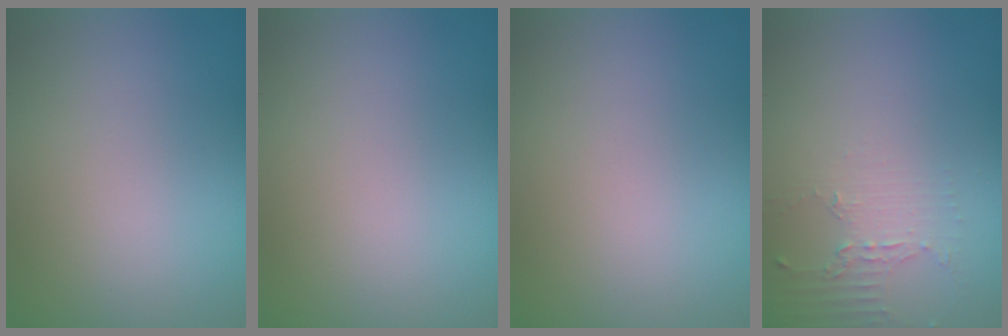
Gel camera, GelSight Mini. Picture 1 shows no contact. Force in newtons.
{"total": 0.0}
{"total": 0.0}
{"total": 2.0, "press": 1.5, "slide": 1.4}